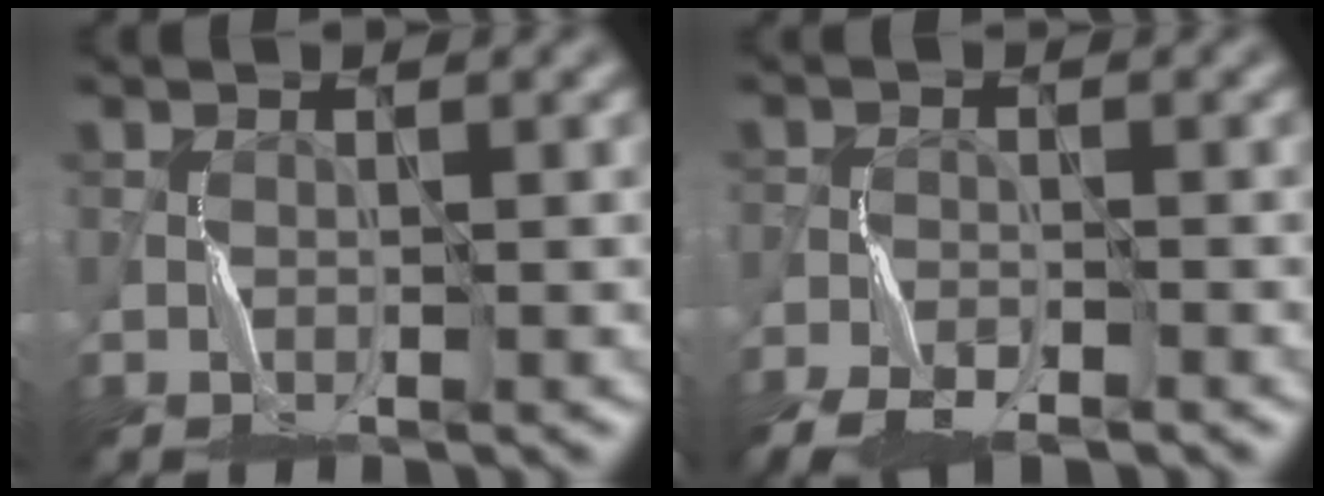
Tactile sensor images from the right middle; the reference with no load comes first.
{"total": 5.6, "force": [-4.5, 2.0, 2.8], "torque": [-0.056, -0.020, -0.085]}